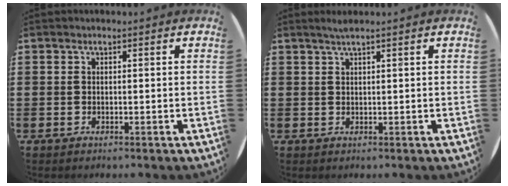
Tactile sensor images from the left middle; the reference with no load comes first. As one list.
[{"total": 1.4, "force": [1.0, -0.1, 0.9], "torque": [-0.017, 0.003, 0.017]}]